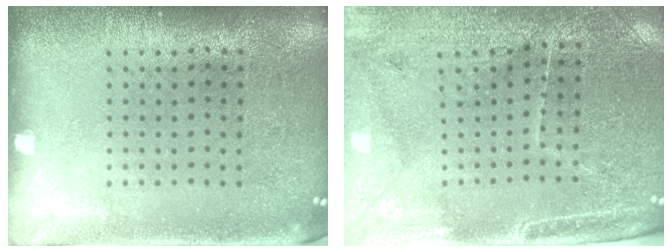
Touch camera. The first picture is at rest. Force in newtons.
{"total": 3.2, "press": 3.1, "slide": 0.9}